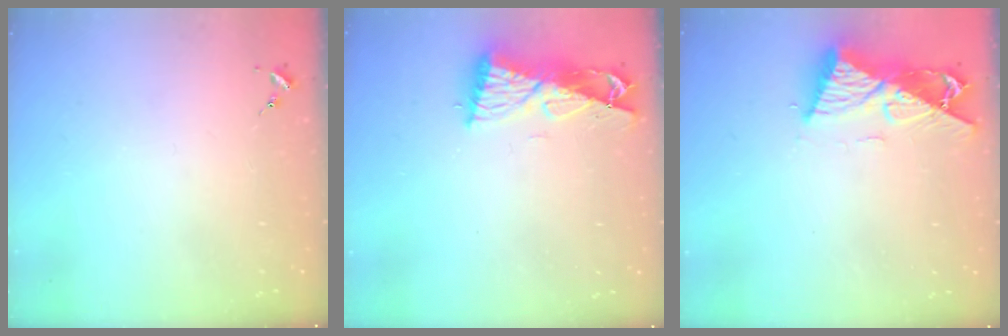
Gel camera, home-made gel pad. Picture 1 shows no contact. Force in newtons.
{"total": 9.6, "press": 9.5, "slide": 1.2}
{"total": 10.6, "press": 10.5, "slide": 1.3}